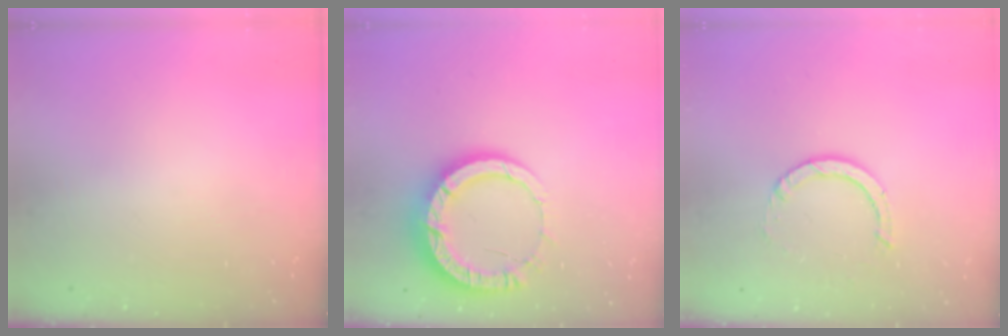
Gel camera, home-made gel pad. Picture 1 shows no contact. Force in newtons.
{"total": 13.5, "press": 13.4, "slide": 1.5}
{"total": 2.9, "press": 2.9, "slide": 0.2}